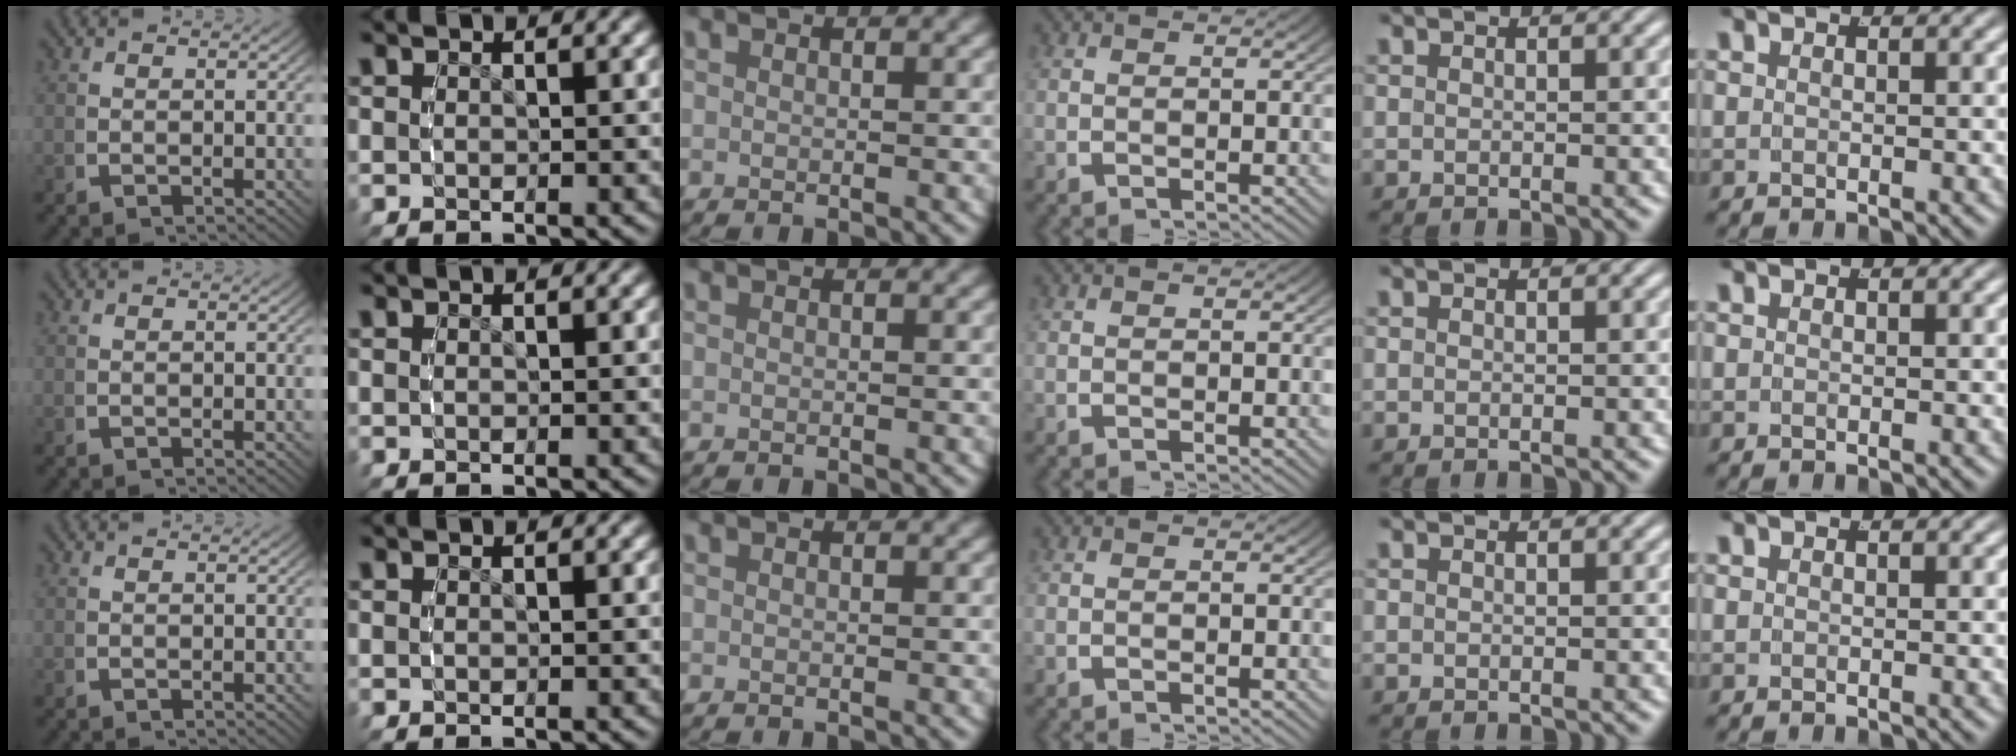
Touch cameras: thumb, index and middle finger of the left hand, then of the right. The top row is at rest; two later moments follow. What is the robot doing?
{"motion": "reach", "object": "stress ball aka squeeze ball"}